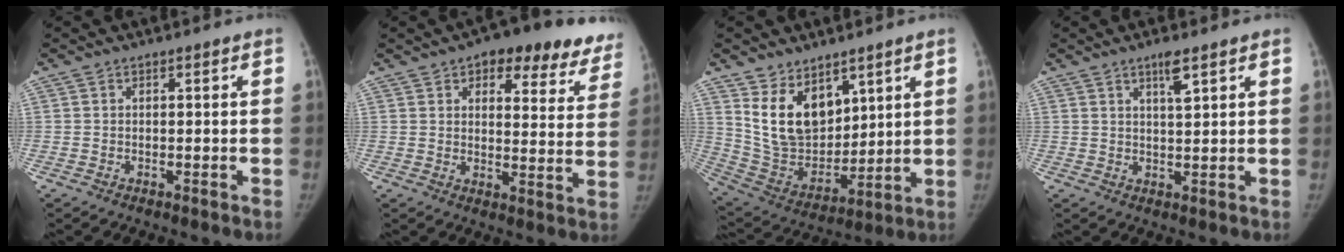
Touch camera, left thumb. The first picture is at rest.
{"total": 18.4, "force": [12.4, 8.2, 10.8], "torque": [-0.078, -0.042, 0.136]}
{"total": 14.3, "force": [7.4, 9.2, 8.0], "torque": [-0.100, -0.051, 0.167]}
{"total": 3.5, "force": [2.1, 0.6, 2.7], "torque": [-0.046, -0.011, 0.038]}